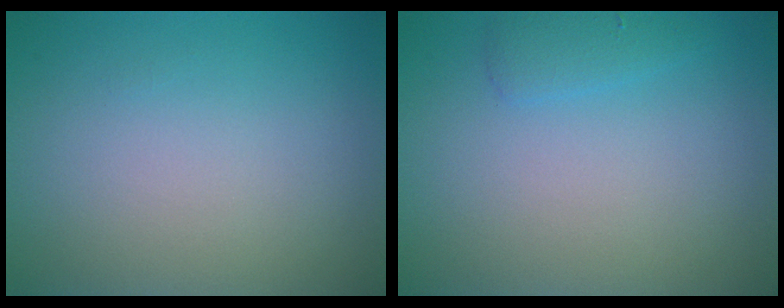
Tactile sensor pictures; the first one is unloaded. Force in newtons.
{"total": 1.3, "press": 1.3, "slide": 0.1}